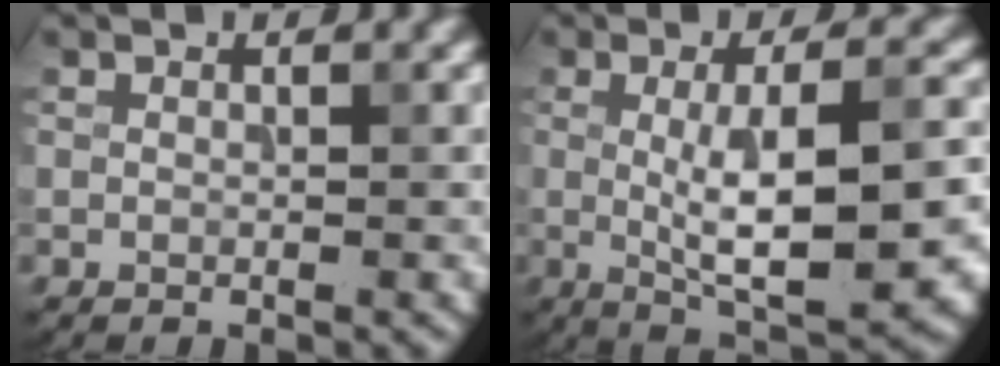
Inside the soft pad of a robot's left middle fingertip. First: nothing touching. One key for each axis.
{"total": 9.3, "fx": -0.5, "fy": 2.5, "fz": 9.0, "tx": -0.130, "ty": -0.005, "tz": -0.004}